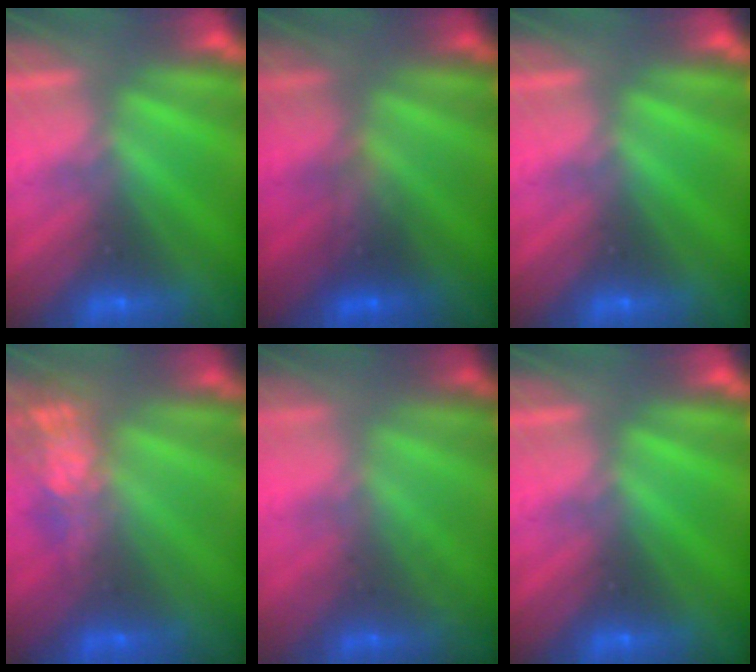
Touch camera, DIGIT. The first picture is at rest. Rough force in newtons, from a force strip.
{"total": 2.3}
{"total": 0.0}
{"total": 7.5}
{"total": 1.7}
{"total": 0.0}